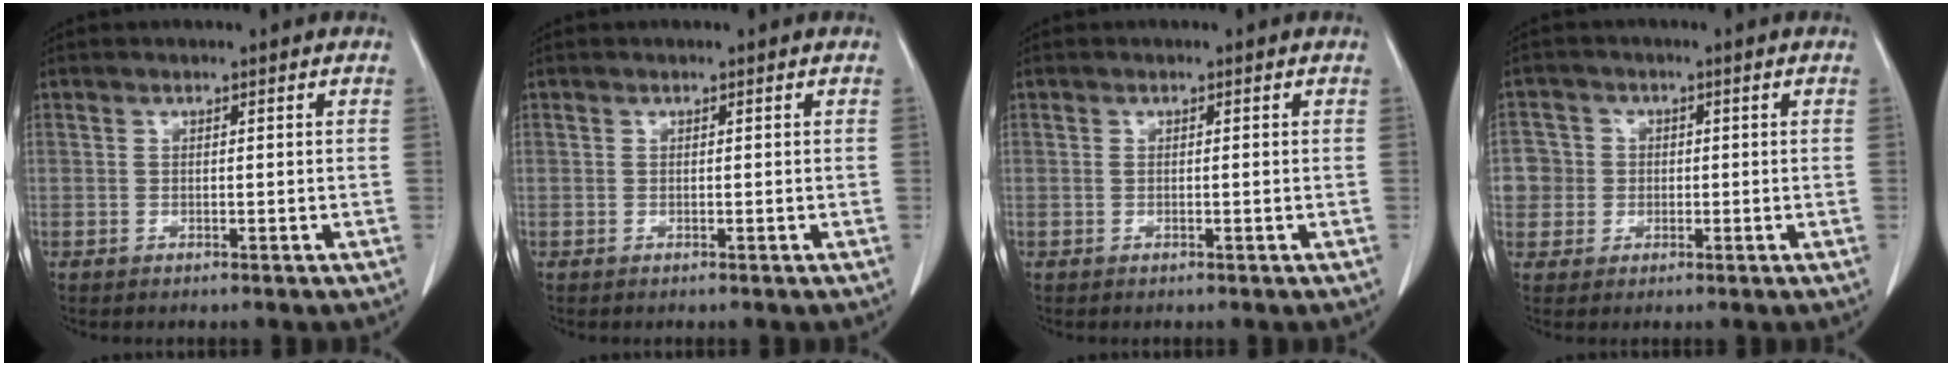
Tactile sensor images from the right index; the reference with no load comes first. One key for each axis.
{"total": 0.0}
{"total": 0.5, "fx": 0.0, "fy": 0.1, "fz": 0.5, "tx": -0.012, "ty": 0.000, "tz": 0.002}
{"total": 4.9, "fx": 0.0, "fy": 4.9, "fz": 0.2, "tx": 0.000, "ty": 0.016, "tz": 0.001}